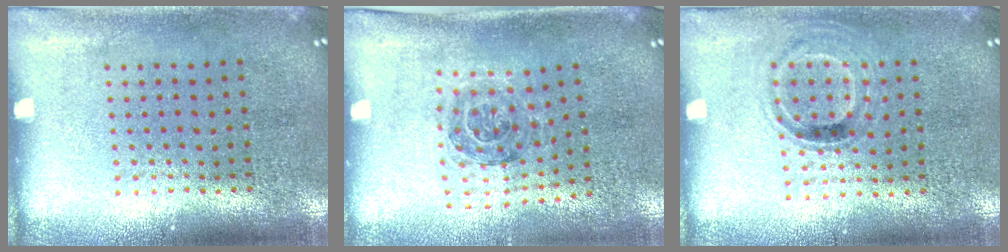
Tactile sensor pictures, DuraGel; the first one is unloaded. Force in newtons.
{"total": 1.1, "press": 1.0, "slide": 0.3}
{"total": 0.9, "press": 0.8, "slide": 0.4}